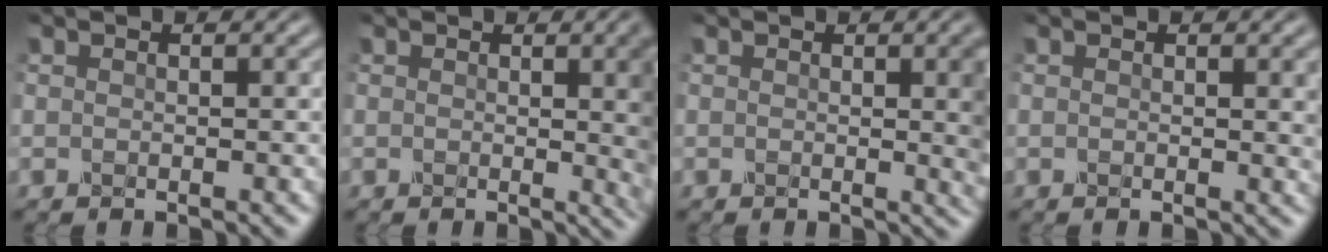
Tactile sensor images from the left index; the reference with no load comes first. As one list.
[{"total": 5.8, "force": [0.7, 1.9, 5.5], "torque": [-0.038, -0.001, 0.011]}, {"total": 3.7, "force": [0.4, 1.0, 3.6], "torque": [-0.030, 0.003, 0.003]}, {"total": 1.5, "force": [0.4, 0.3, 1.4], "torque": [-0.012, 0.001, 0.005]}]